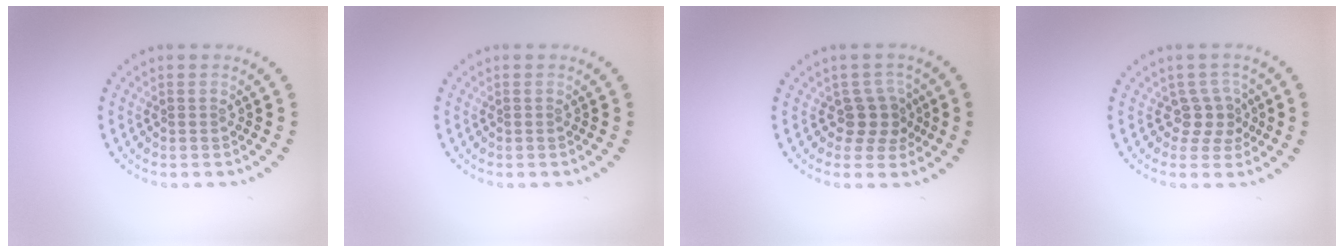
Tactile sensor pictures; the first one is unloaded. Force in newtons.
{"total": 0.0}
{"total": 2.7, "press": 2.1, "slide": 1.6}
{"total": 2.3, "press": 1.7, "slide": 1.5}